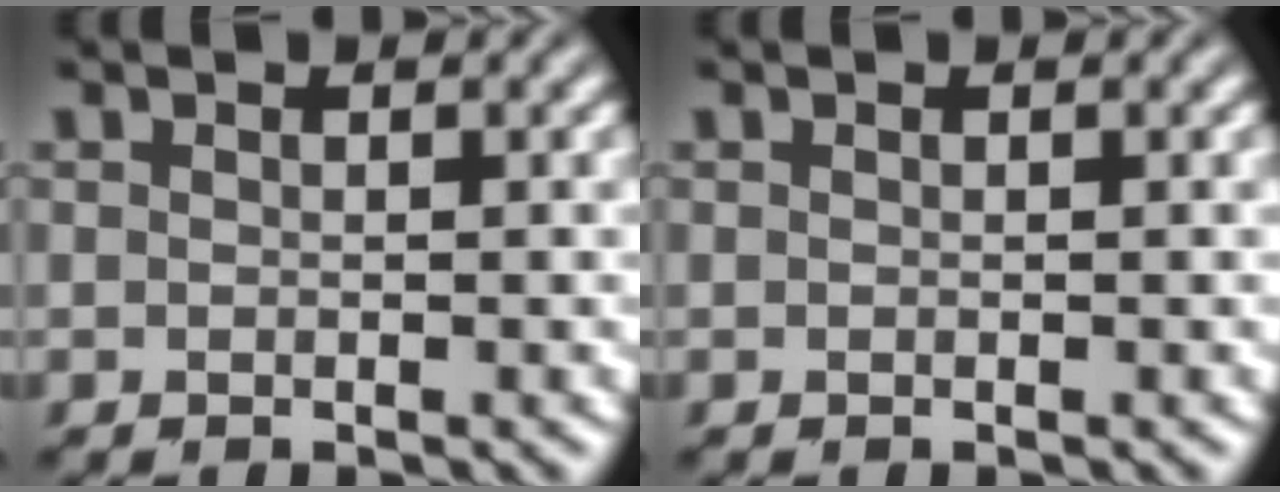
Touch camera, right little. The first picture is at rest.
{"total": 0.0}